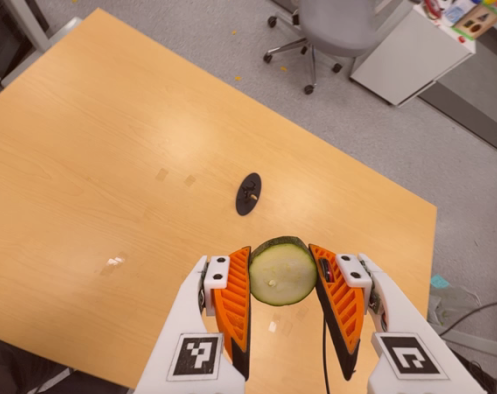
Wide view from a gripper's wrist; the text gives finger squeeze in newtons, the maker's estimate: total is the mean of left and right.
{"total": 11.0, "left": 10.1, "right": 11.8}